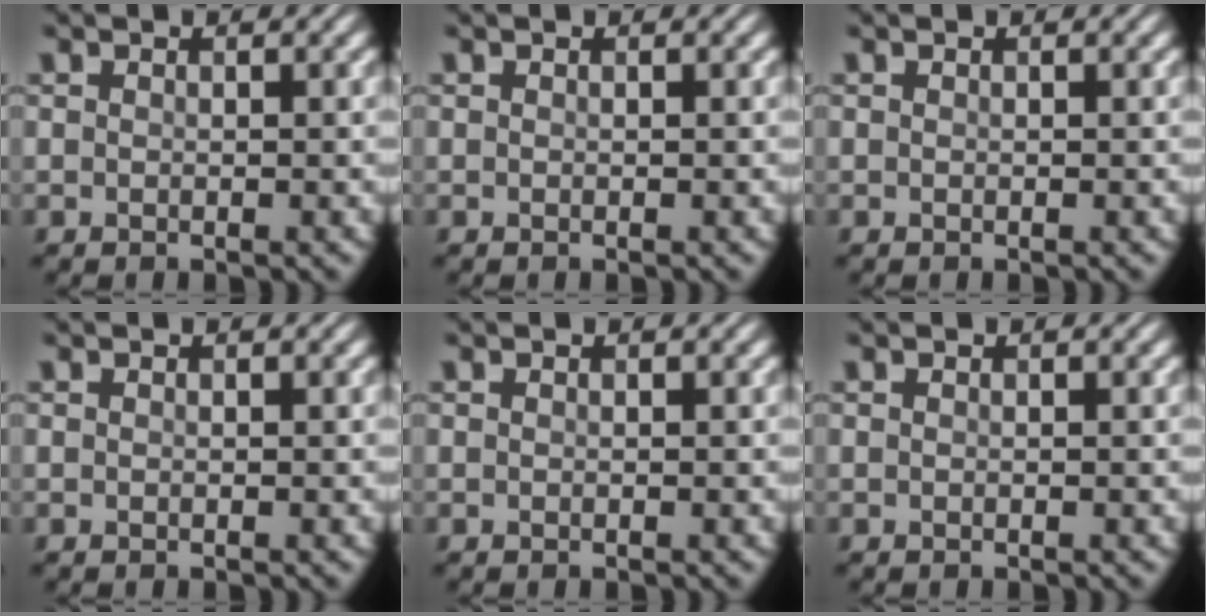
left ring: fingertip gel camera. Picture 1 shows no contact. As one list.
[{"total": 0.0}, {"total": 0.0}, {"total": 0.0}, {"total": 0.0}, {"total": 0.0}]